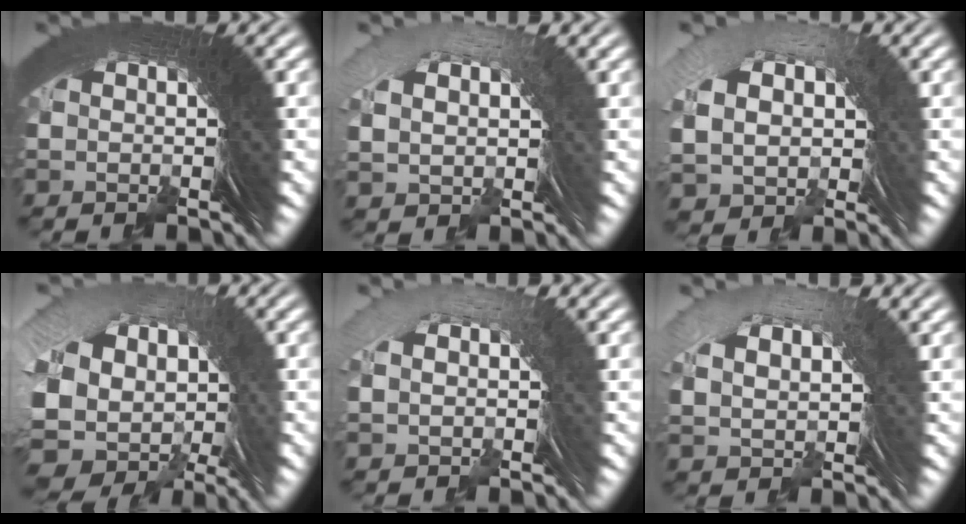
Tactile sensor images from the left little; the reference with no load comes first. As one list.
[{"total": 2.4, "force": [1.0, 1.2, 1.8], "torque": [-0.033, 0.011, 0.026]}, {"total": 5.1, "force": [-0.2, 4.0, 3.1], "torque": [-0.087, -0.015, 0.008]}, {"total": 8.1, "force": [-2.8, 6.1, 4.6], "torque": [-0.122, -0.030, -0.031]}, {"total": 1.5, "force": [0.5, 0.7, 1.2], "torque": [-0.016, 0.018, 0.010]}, {"total": 3.3, "force": [1.9, 1.3, 2.4], "torque": [-0.039, 0.009, 0.042]}]